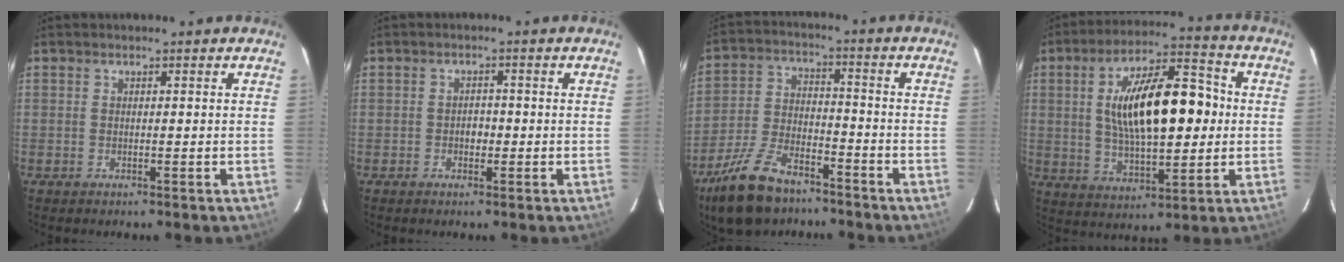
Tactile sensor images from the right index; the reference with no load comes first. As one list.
[{"total": 1.8, "force": [-0.6, 1.4, 0.9], "torque": [-0.014, 0.007, -0.009]}, {"total": 14.8, "force": [-10.6, 6.5, 7.9], "torque": [-0.179, -0.010, -0.195]}, {"total": 18.2, "force": [1.6, 7.4, 16.5], "torque": [-0.283, 0.023, 0.033]}]